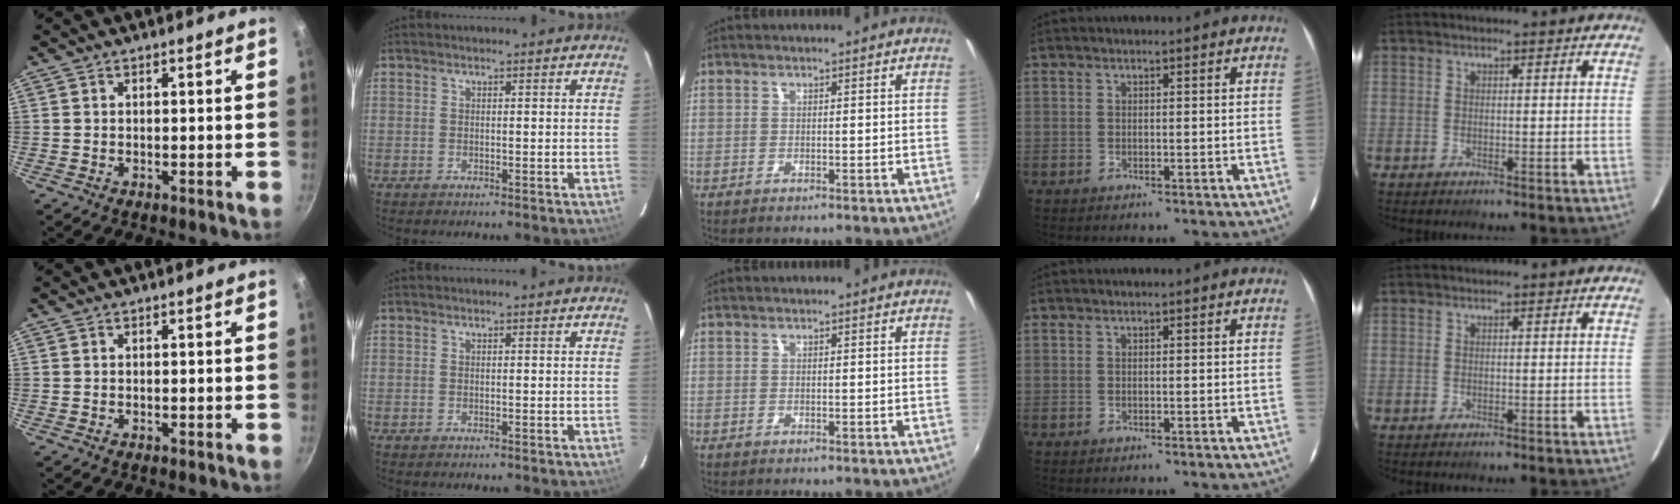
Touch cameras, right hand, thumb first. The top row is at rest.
{}